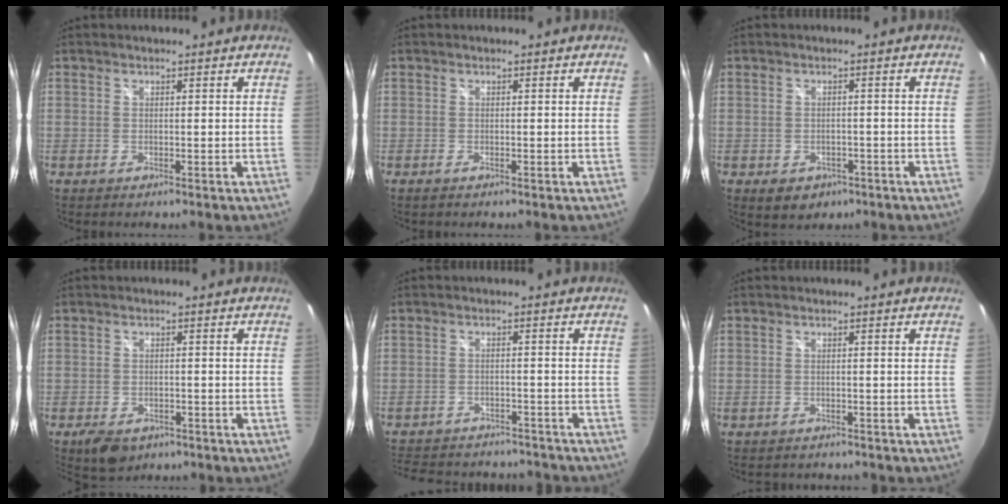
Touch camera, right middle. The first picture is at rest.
{"total": 0.7, "force": [-0.5, 0.0, 0.5], "torque": [-0.011, -0.002, -0.010]}
{"total": 5.1, "force": [-2.6, 3.7, 2.2], "torque": [-0.048, -0.008, -0.029]}
{"total": 6.3, "force": [-4.0, 3.6, 3.3], "torque": [-0.074, -0.014, -0.060]}
{"total": 18.2, "force": [-15.3, 7.2, 6.6], "torque": [-0.151, 0.012, -0.204]}
{"total": 2.3, "force": [-2.0, 1.0, 0.4], "torque": [-0.014, -0.010, -0.027]}